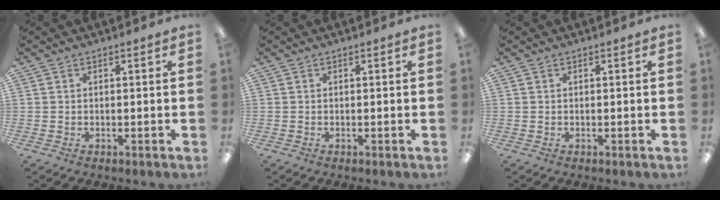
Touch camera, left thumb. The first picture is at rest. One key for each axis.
{"total": 0.0}
{"total": 0.0}